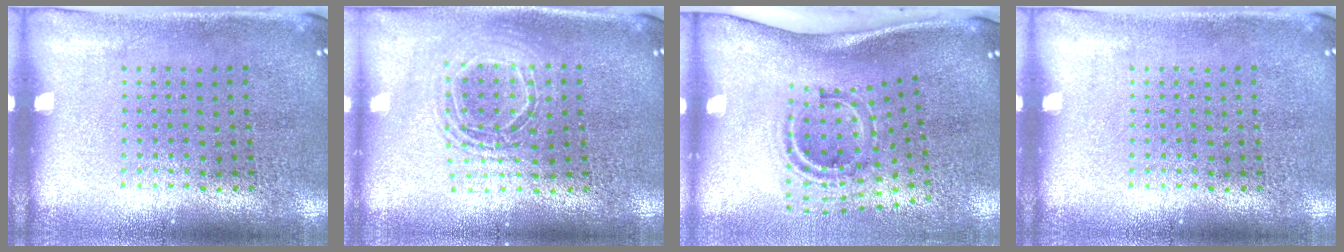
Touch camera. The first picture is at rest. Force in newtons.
{"total": 1.5, "press": 1.3, "slide": 0.8}
{"total": 2.0, "press": 1.3, "slide": 1.6}
{"total": 0.0}